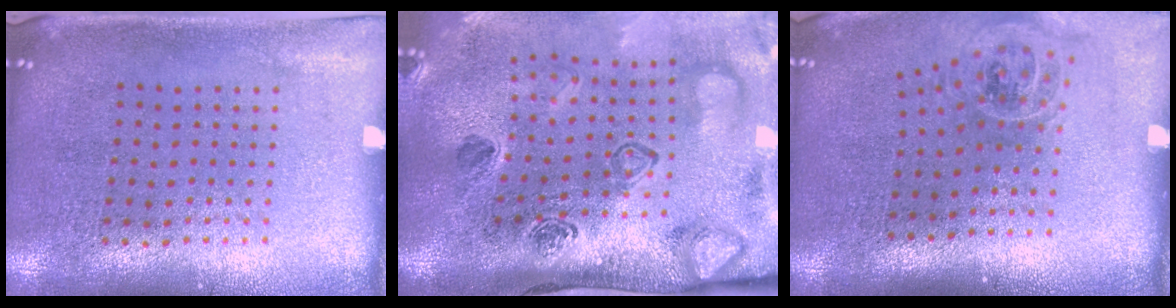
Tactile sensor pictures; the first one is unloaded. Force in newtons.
{"total": 4.3, "press": 3.0, "slide": 3.1}
{"total": 1.1, "press": 1.0, "slide": 0.5}